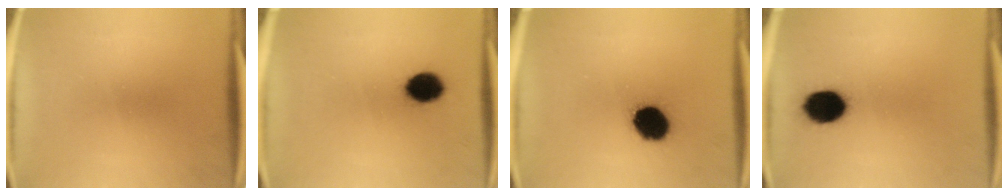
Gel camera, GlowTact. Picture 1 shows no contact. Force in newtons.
{"total": 8.2}
{"total": 12.3}
{"total": 9.8}